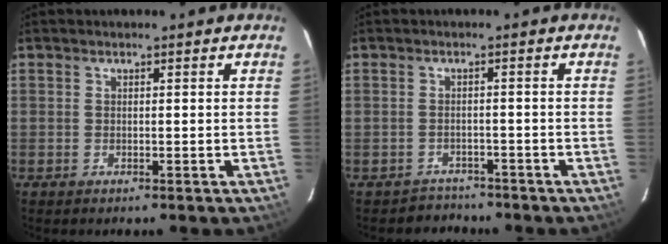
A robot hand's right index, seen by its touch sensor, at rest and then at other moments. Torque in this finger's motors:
{"motor_torque": [0.07, 0.17, -0.18, -0.14]}